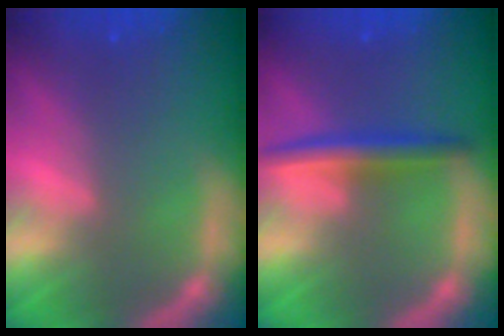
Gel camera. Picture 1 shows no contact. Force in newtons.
{"total": 3.5}